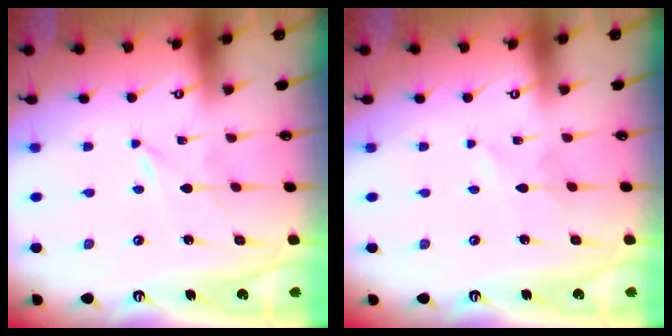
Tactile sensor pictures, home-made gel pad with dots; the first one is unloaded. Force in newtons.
{"total": 1.5, "press": 1.5, "slide": 0.1}